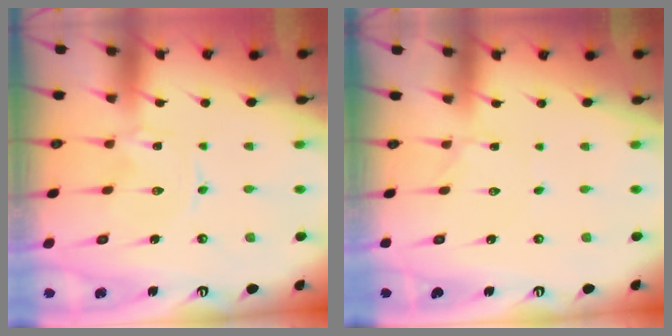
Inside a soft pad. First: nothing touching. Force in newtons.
{"total": 1.0, "press": 1.0, "slide": 0.1}